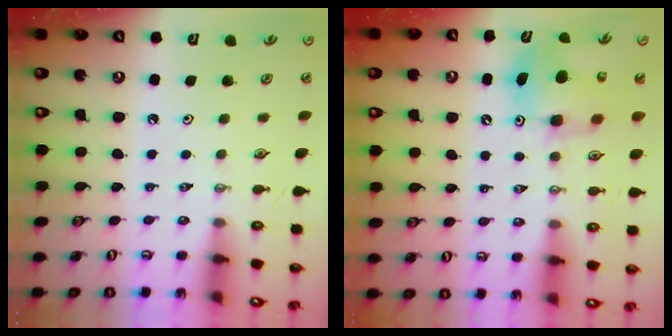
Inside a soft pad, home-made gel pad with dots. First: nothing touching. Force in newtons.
{"total": 8.7, "press": 8.7, "slide": 0.4}